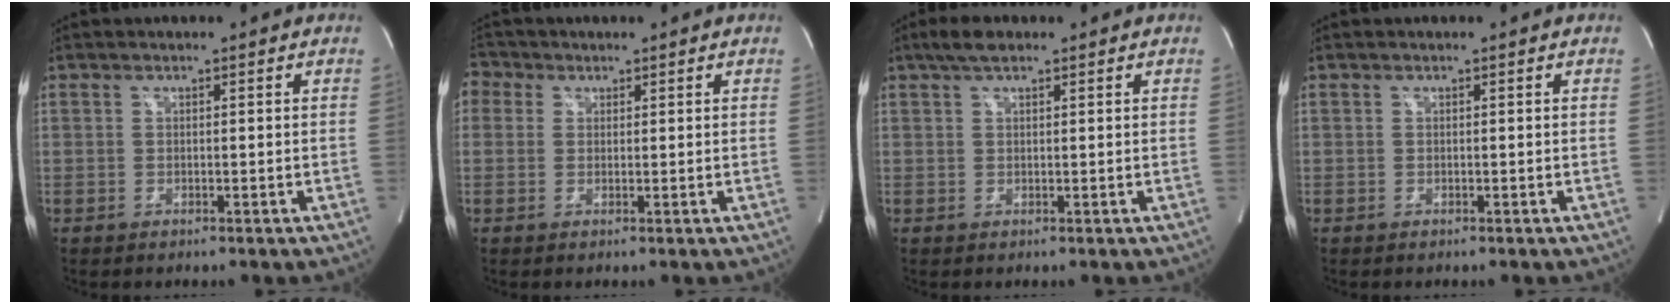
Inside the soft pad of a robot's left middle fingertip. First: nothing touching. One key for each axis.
{"total": 3.2, "fx": 1.3, "fy": 2.9, "fz": 0.7, "tx": -0.012, "ty": 0.014, "tz": 0.022}
{"total": 3.4, "fx": 2.4, "fy": 1.0, "fz": 2.2, "tx": -0.048, "ty": 0.018, "tz": 0.045}
{"total": 0.0}